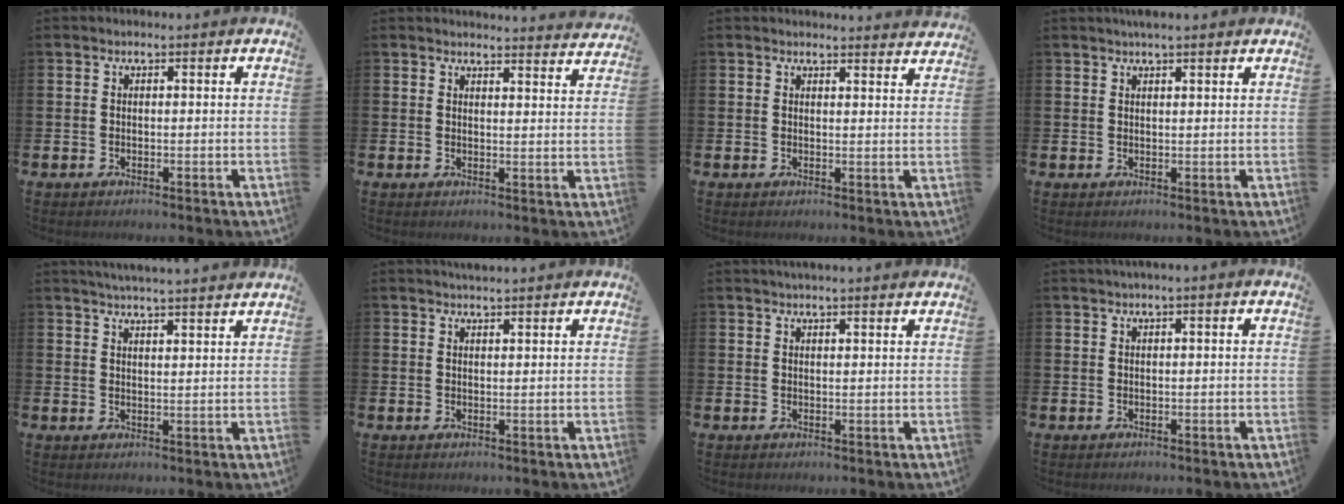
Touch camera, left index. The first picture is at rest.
{"total": 3.1, "force": [3.1, -0.1, -0.1], "torque": [0.007, -0.026, 0.054]}
{"total": 2.3, "force": [2.3, 0.1, -0.1], "torque": [0.009, -0.017, 0.039]}
{"total": 2.0, "force": [1.7, 0.2, 0.9], "torque": [-0.006, -0.002, 0.028]}
{"total": 4.1, "force": [4.0, -0.8, 0.4], "torque": [-0.014, -0.023, 0.072]}
{"total": 2.1, "force": [2.1, 0.0, 0.2], "torque": [-0.002, -0.009, 0.038]}
{"total": 2.0, "force": [2.0, -0.2, 0.3], "torque": [0.002, -0.010, 0.034]}
{"total": 0.8, "force": [0.4, -0.2, 0.7], "torque": [-0.015, 0.003, 0.007]}